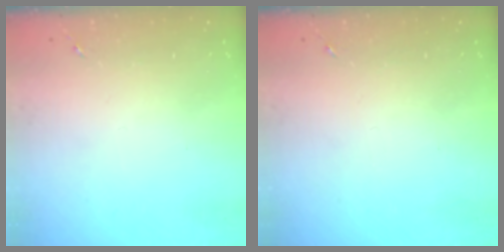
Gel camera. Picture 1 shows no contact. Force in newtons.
{"total": 0.0}